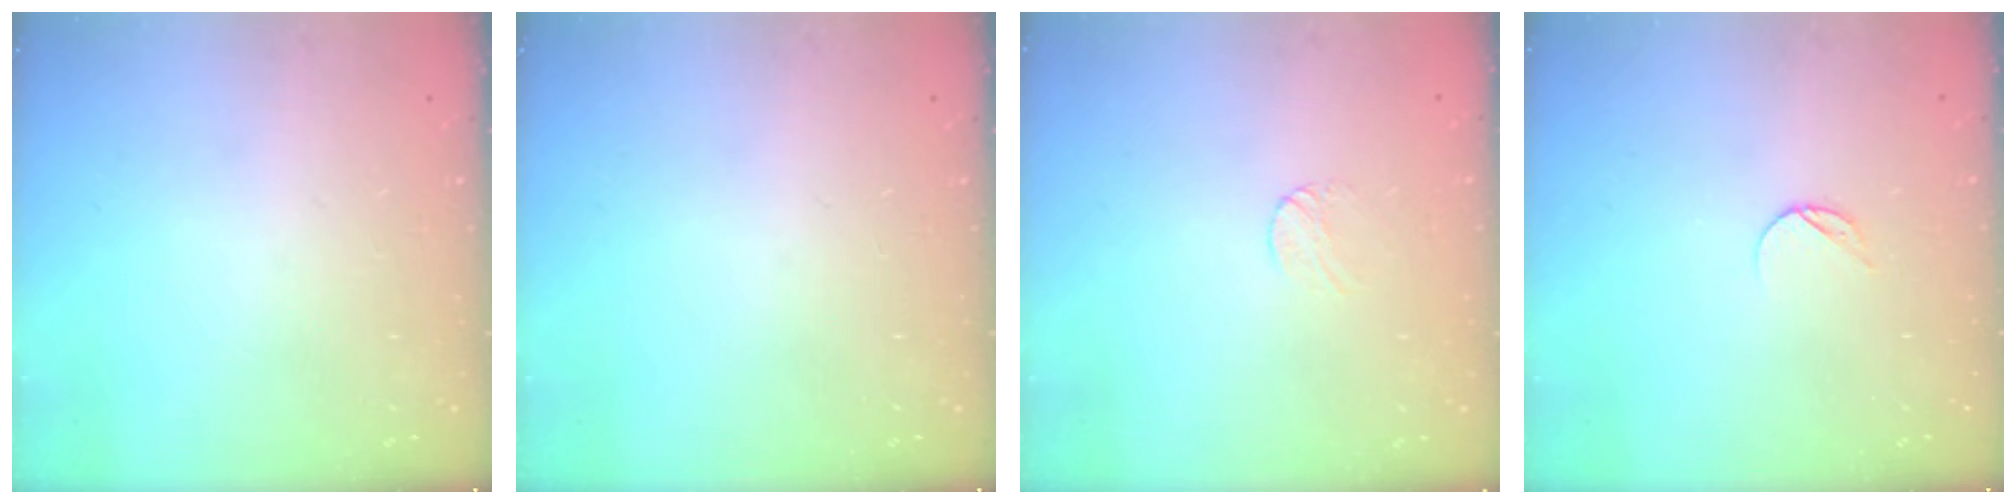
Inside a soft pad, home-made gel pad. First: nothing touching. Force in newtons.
{"total": 0.0}
{"total": 3.2, "press": 3.2, "slide": 0.3}
{"total": 4.8, "press": 4.8, "slide": 0.5}